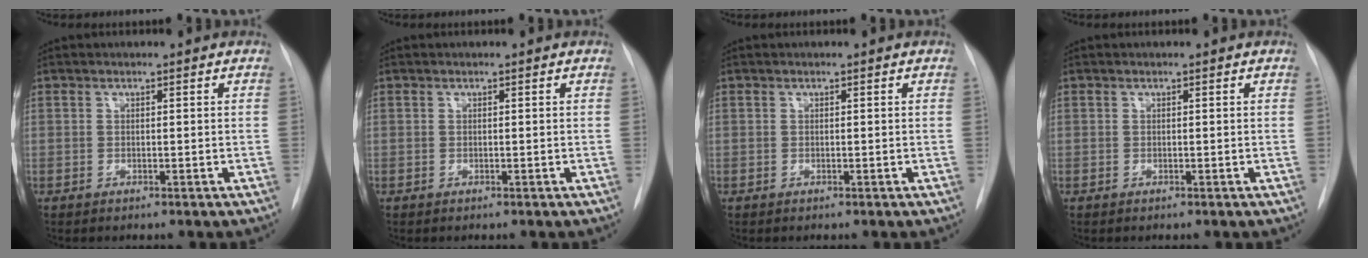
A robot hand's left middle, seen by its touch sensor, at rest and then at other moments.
{"total": 0.0}
{"total": 0.0}
{"total": 0.0}